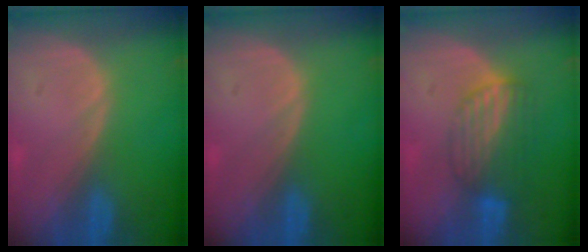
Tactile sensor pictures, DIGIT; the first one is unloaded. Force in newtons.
{"total": 0.0}
{"total": 6.8, "press": 6.1, "slide": 3.1}